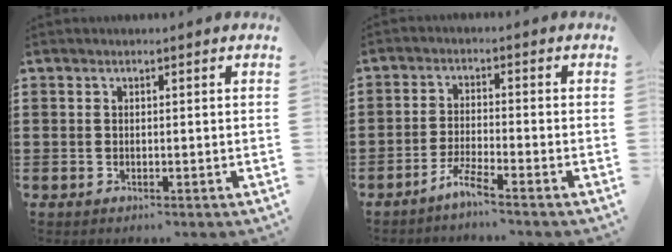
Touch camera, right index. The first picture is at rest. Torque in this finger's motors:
{"motor_torque": [1.00, 1.14, -0.22, -0.04]}